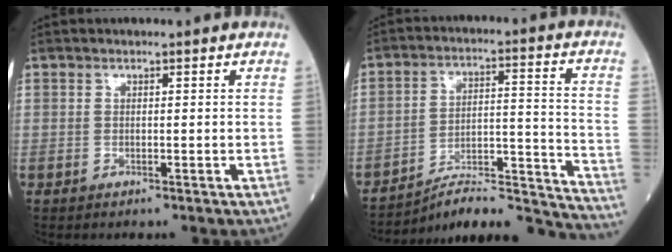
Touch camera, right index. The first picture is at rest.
{"total": 20.5, "force": [-19.7, -0.4, 5.5], "torque": [-0.046, 0.026, -0.284]}